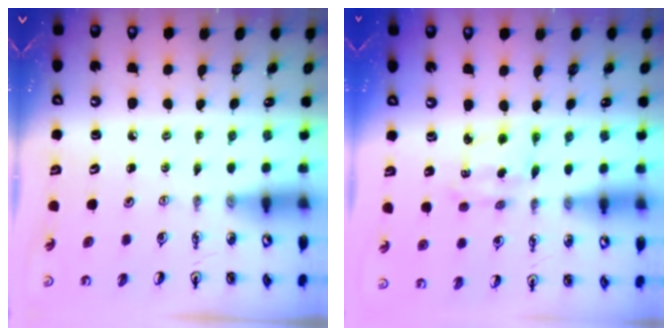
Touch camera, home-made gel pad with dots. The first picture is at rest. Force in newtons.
{"total": 2.5, "press": 2.5, "slide": 0.3}